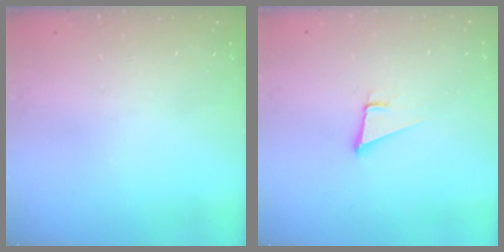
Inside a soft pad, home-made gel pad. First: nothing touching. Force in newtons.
{"total": 4.4, "press": 3.8, "slide": 2.3}